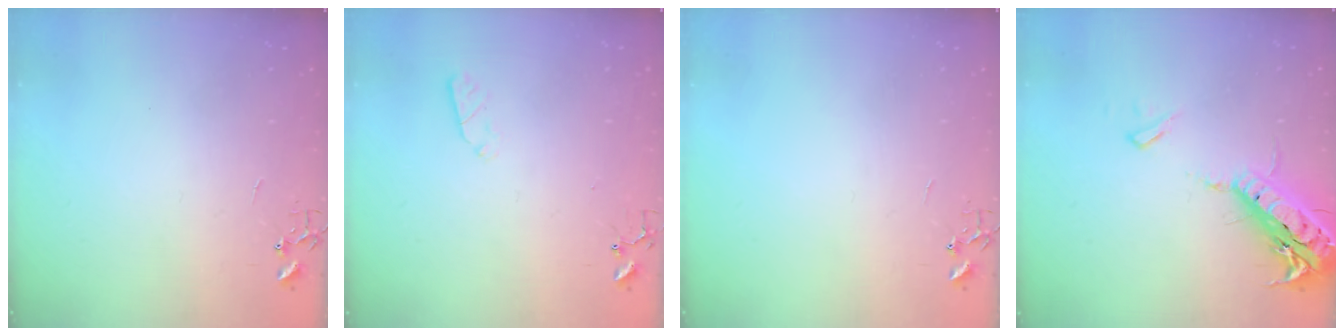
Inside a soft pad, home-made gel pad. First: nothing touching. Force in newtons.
{"total": 3.2, "press": 3.1, "slide": 0.5}
{"total": 0.0}
{"total": 19.4, "press": 19.0, "slide": 4.2}